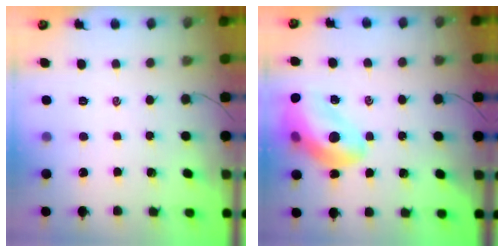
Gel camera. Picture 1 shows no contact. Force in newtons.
{"total": 17.0, "press": 16.6, "slide": 3.7}